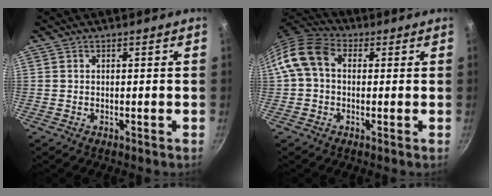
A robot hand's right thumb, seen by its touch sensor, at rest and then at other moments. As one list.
[{"total": 9.5, "force": [1.2, 7.0, 6.2], "torque": [-0.105, 0.024, 0.001]}]